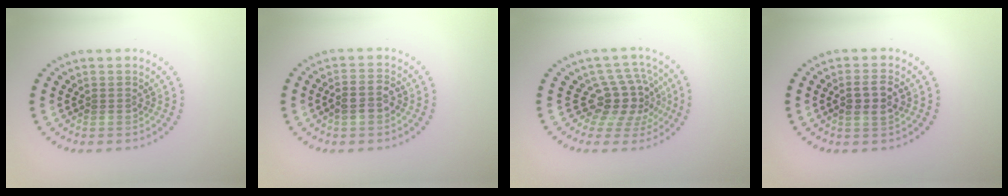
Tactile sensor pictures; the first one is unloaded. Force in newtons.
{"total": 2.2, "press": 2.0, "slide": 0.7}
{"total": 4.3, "press": 3.2, "slide": 2.9}
{"total": 2.5, "press": 2.4, "slide": 0.6}